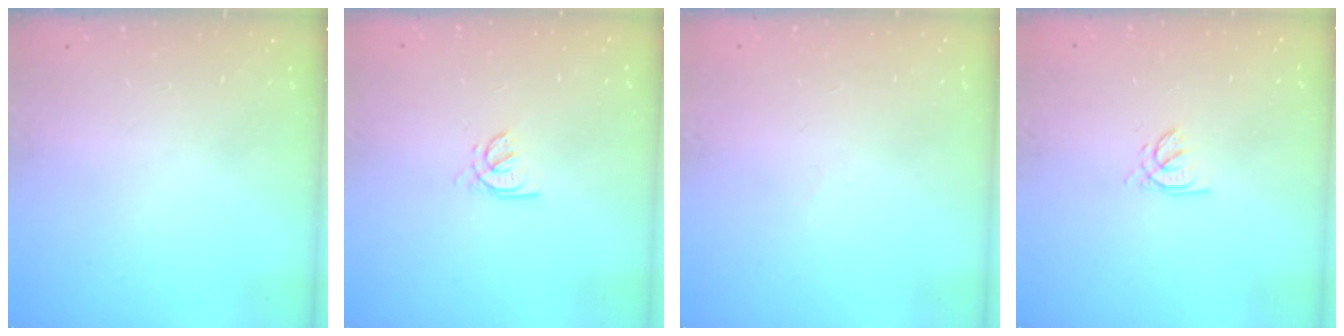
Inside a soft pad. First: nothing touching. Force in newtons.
{"total": 1.6, "press": 1.6, "slide": 0.3}
{"total": 2.0, "press": 1.9, "slide": 0.5}
{"total": 1.5, "press": 1.5, "slide": 0.2}